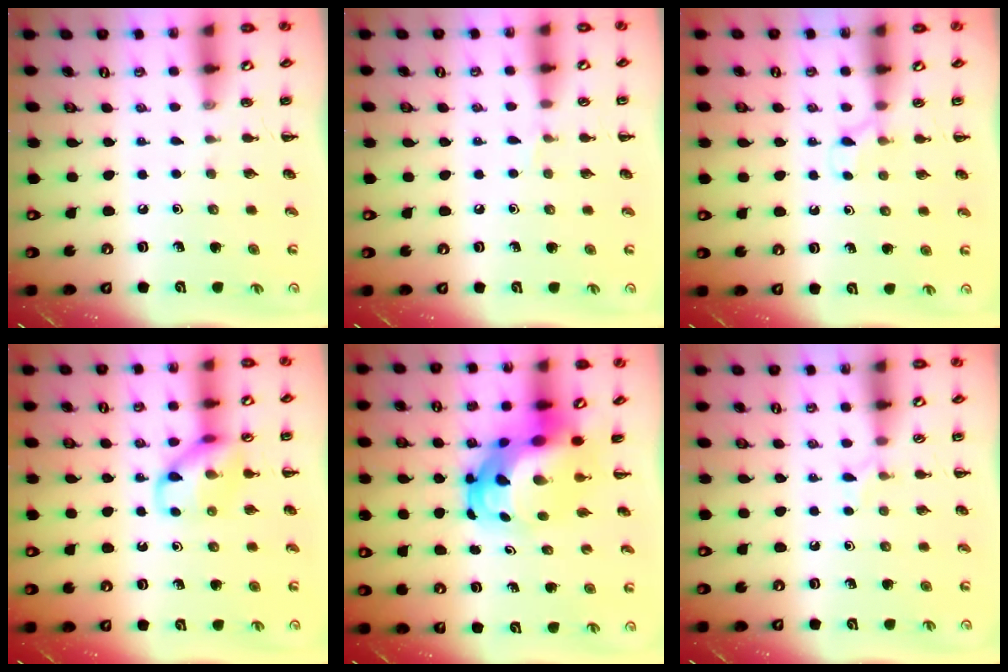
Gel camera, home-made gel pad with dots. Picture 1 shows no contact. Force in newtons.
{"total": 3.6, "press": 3.4, "slide": 1.2}
{"total": 3.6, "press": 3.3, "slide": 1.3}
{"total": 10.5, "press": 10.5, "slide": 0.7}
{"total": 9.5, "press": 9.2, "slide": 2.7}
{"total": 4.9, "press": 4.5, "slide": 1.9}